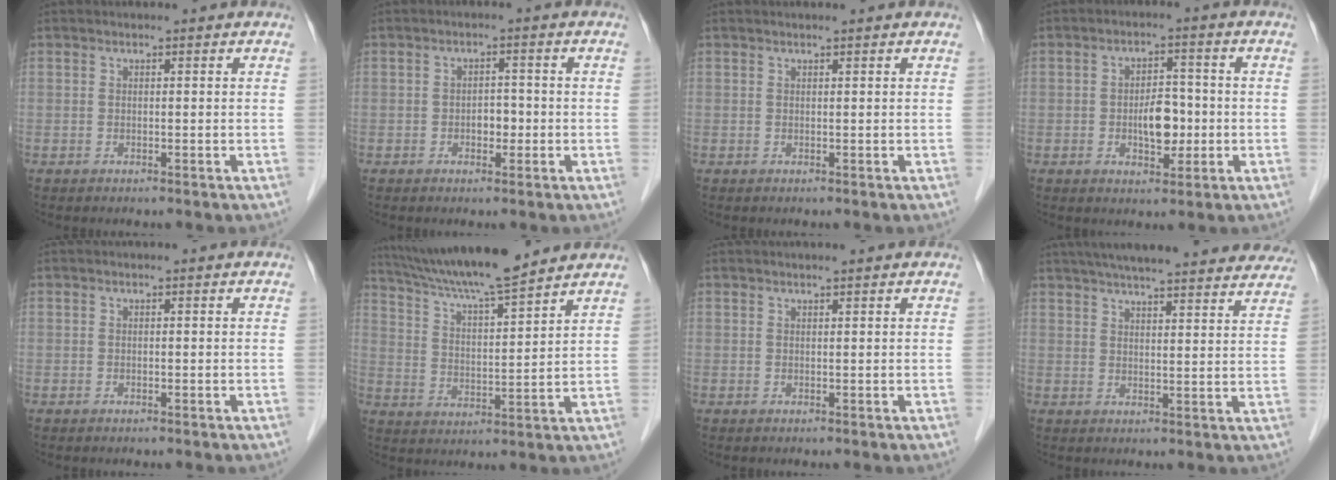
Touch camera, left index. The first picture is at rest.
{"total": 2.3, "force": [-0.7, 1.4, 1.7], "torque": [-0.021, 0.006, -0.009]}
{"total": 0.7, "force": [0.6, -0.1, 0.3], "torque": [-0.008, 0.004, 0.012]}
{"total": 5.3, "force": [-0.9, 2.7, 4.4], "torque": [-0.073, 0.007, -0.012]}
{"total": 0.0}
{"total": 14.8, "force": [13.1, 0.2, 6.9], "torque": [-0.126, 0.016, 0.218]}
{"total": 1.6, "force": [1.4, -0.1, 0.8], "torque": [-0.010, 0.013, 0.024]}
{"total": 28.3, "force": [25.4, 3.9, 12.1], "torque": [-0.192, -0.006, 0.314]}